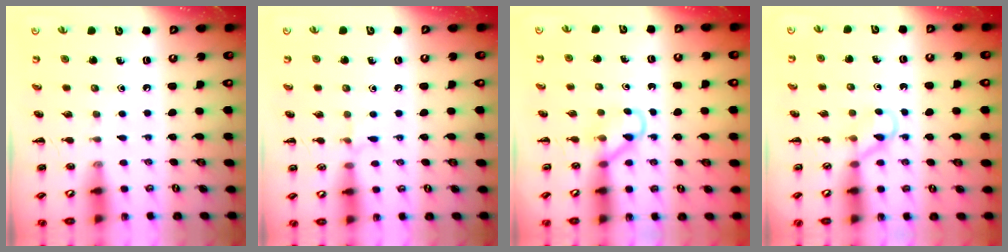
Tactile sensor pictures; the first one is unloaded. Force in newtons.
{"total": 4.5, "press": 4.2, "slide": 1.5}
{"total": 3.6, "press": 3.3, "slide": 1.2}
{"total": 3.0, "press": 2.8, "slide": 1.1}